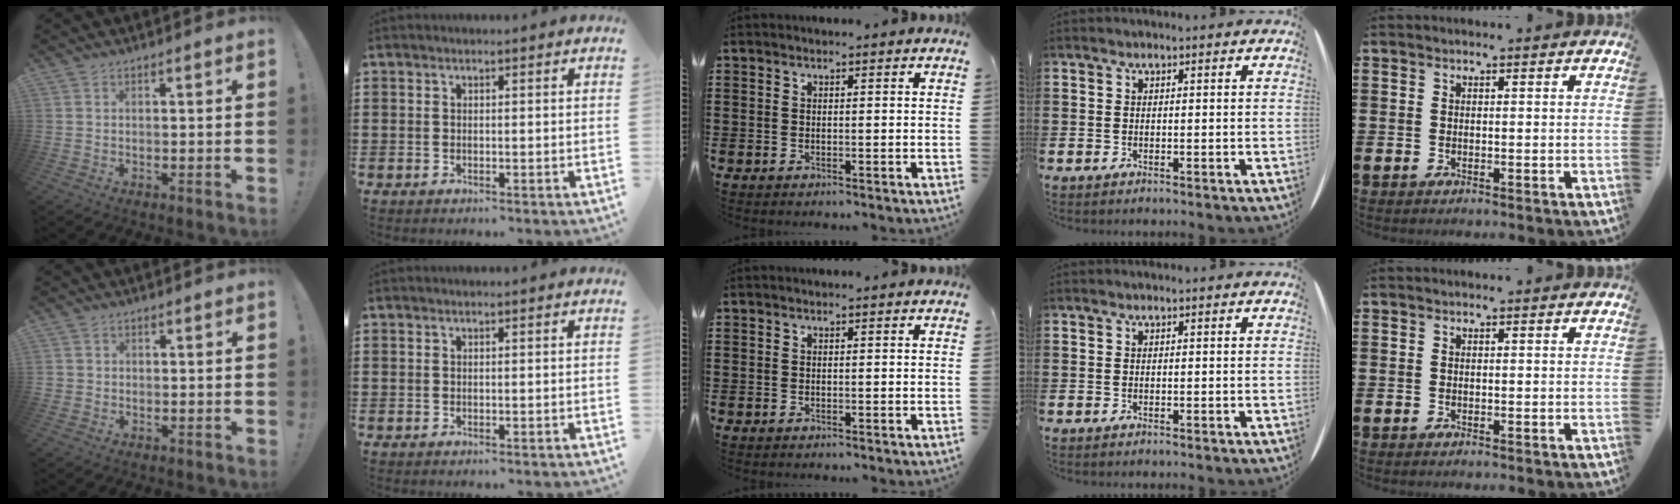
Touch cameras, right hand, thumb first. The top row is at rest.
{"thumb": {"total": 1.4, "force": [-0.1, 1.4, 0.2], "torque": [-0.008, 0.006, 0.000]}}